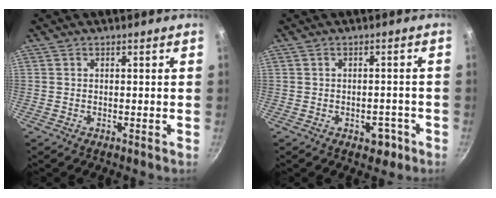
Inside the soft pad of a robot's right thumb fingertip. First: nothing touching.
{"total": 3.8, "force": [-1.7, 2.4, 2.3], "torque": [-0.009, 0.017, -0.014]}